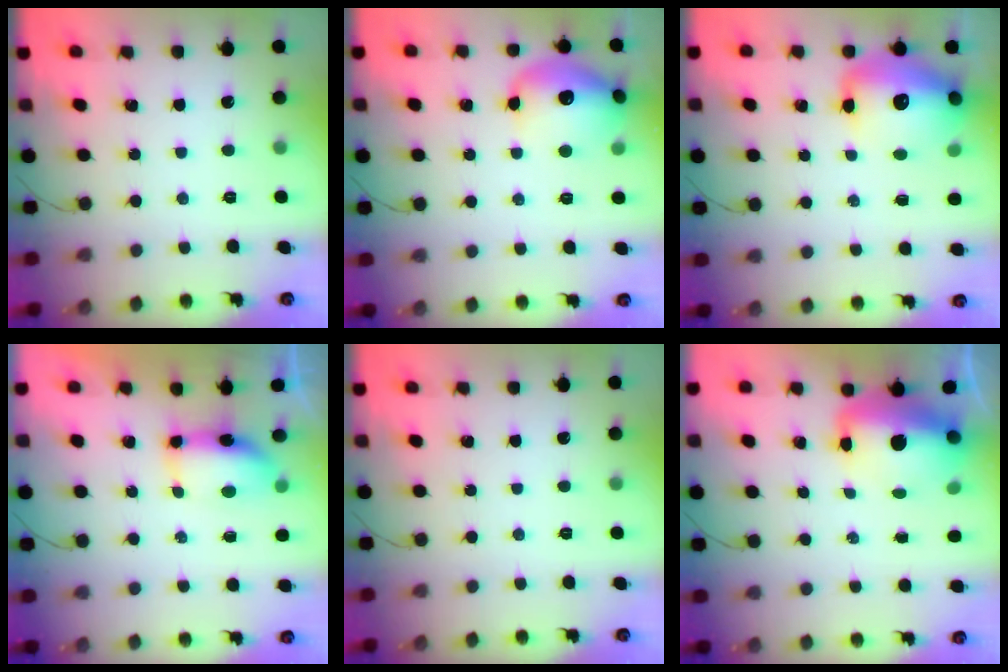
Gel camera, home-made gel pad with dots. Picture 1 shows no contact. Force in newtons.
{"total": 15.7, "press": 15.6, "slide": 1.1}
{"total": 16.3, "press": 15.6, "slide": 4.5}
{"total": 12.6, "press": 8.5, "slide": 9.3}
{"total": 0.0}
{"total": 13.6, "press": 13.2, "slide": 3.3}